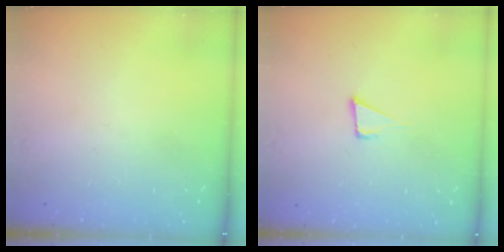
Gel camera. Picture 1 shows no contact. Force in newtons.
{"total": 4.9, "press": 3.9, "slide": 3.0}